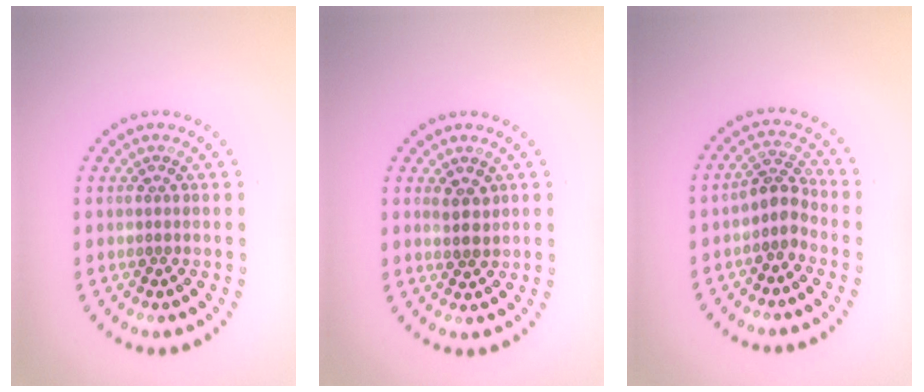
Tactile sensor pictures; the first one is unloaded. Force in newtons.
{"total": 1.6, "press": 1.4, "slide": 0.8}
{"total": 2.5, "press": 1.9, "slide": 1.6}